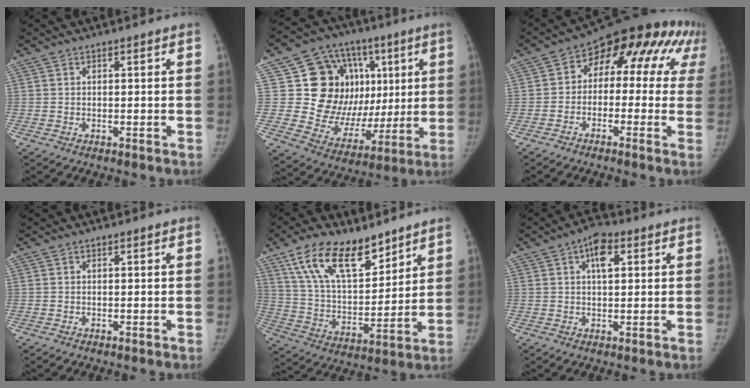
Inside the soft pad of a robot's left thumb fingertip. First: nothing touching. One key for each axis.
{"total": 22.7, "fx": 4.7, "fy": 17.5, "fz": 13.6, "tx": -0.135, "ty": 0.027, "tz": 0.101}
{"total": 17.3, "fx": 3.8, "fy": 11.0, "fz": 12.7, "tx": -0.099, "ty": 0.058, "tz": 0.036}
{"total": 0.0}
{"total": 17.9, "fx": 11.8, "fy": 8.4, "fz": 10.6, "tx": -0.143, "ty": -0.057, "tz": 0.220}
{"total": 5.7, "fx": 2.1, "fy": 3.1, "fz": 4.4, "tx": -0.054, "ty": 0.005, "tz": 0.027}